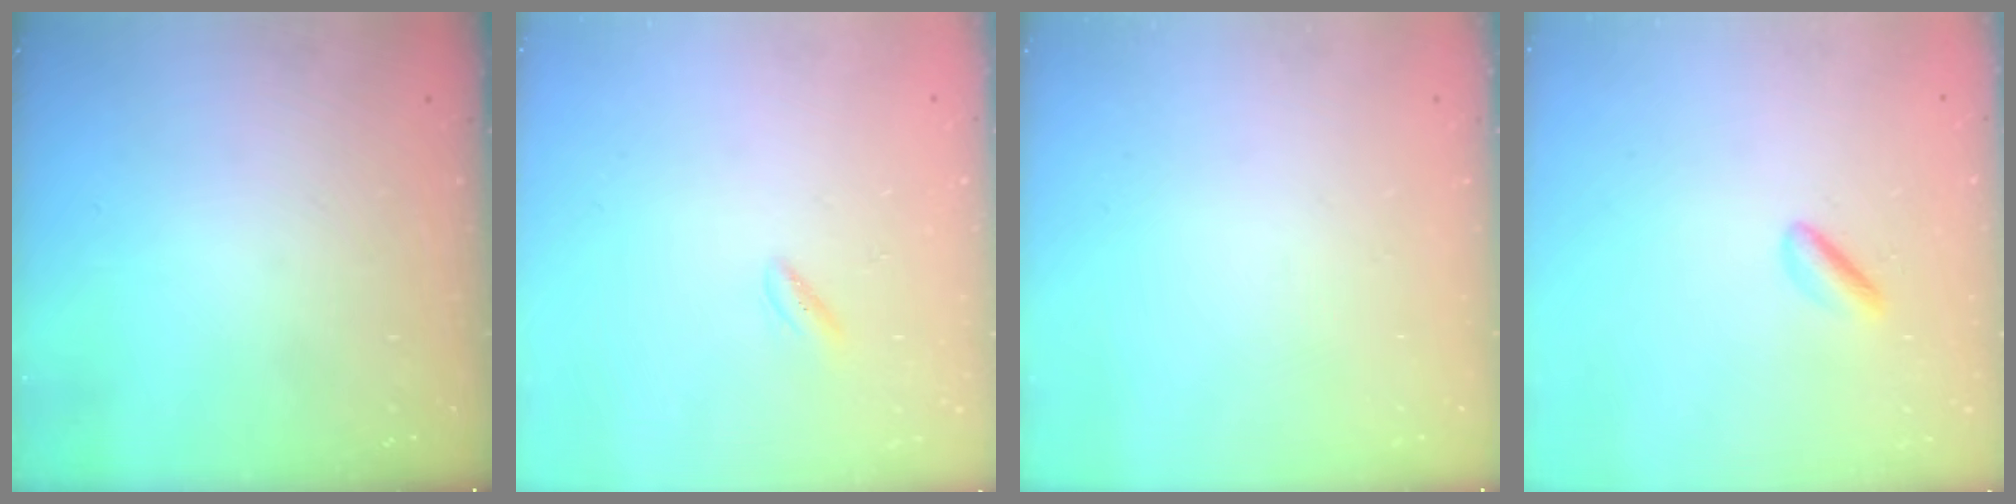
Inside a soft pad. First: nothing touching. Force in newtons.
{"total": 1.3, "press": 1.2, "slide": 0.6}
{"total": 0.0}
{"total": 2.1, "press": 2.0, "slide": 0.7}